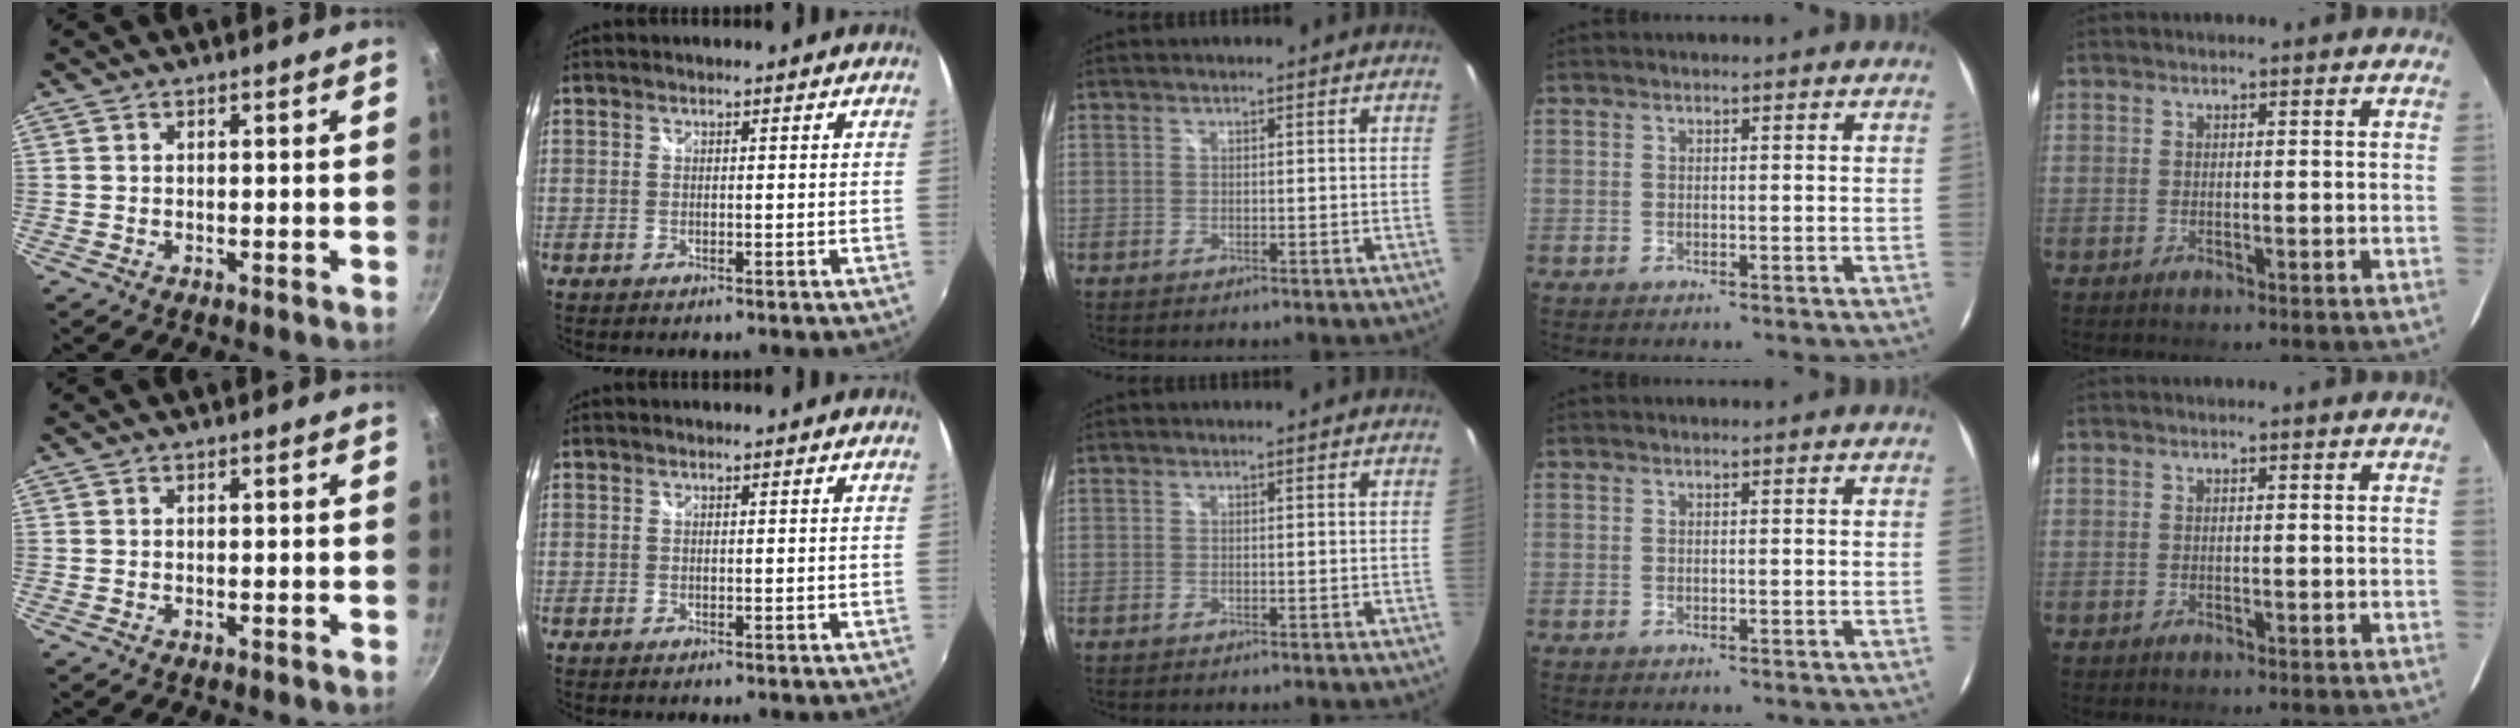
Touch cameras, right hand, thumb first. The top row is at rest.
{}